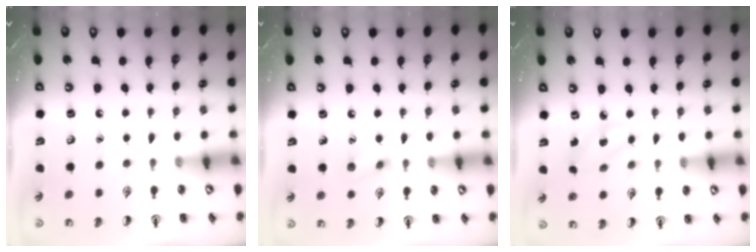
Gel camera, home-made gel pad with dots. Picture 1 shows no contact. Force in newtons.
{"total": 6.6, "press": 6.3, "slide": 1.8}
{"total": 2.7, "press": 2.6, "slide": 0.7}